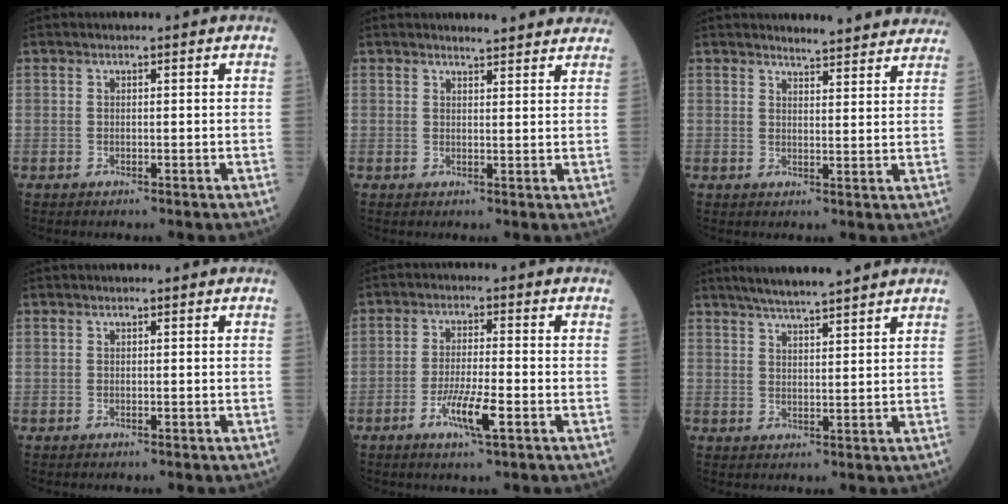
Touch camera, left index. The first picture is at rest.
{"total": 6.0, "force": [5.7, 0.9, 1.7], "torque": [-0.021, 0.007, 0.056]}
{"total": 10.4, "force": [10.0, 1.1, 2.5], "torque": [-0.023, -0.009, 0.104]}
{"total": 0.0}
{"total": 6.0, "force": [-2.8, 0.4, 5.3], "torque": [-0.104, -0.007, -0.052]}
{"total": 8.6, "force": [7.5, 0.1, 4.2], "torque": [-0.070, 0.019, 0.113]}